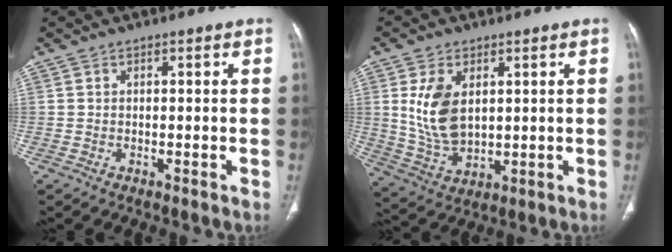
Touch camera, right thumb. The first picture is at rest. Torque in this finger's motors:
{"motor_torque": [-0.60, 0.90, 1.08, 0.33, 0.03]}